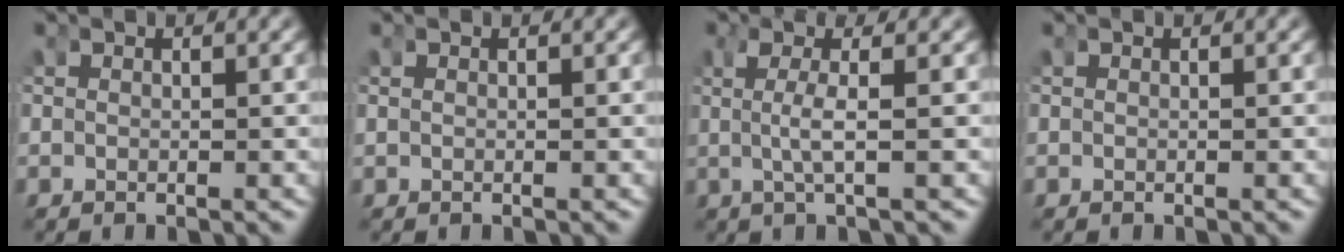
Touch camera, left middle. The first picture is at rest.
{"total": 0.0}
{"total": 2.6, "force": [0.0, -0.4, 2.6], "torque": [-0.058, -0.007, 0.008]}
{"total": 0.0}